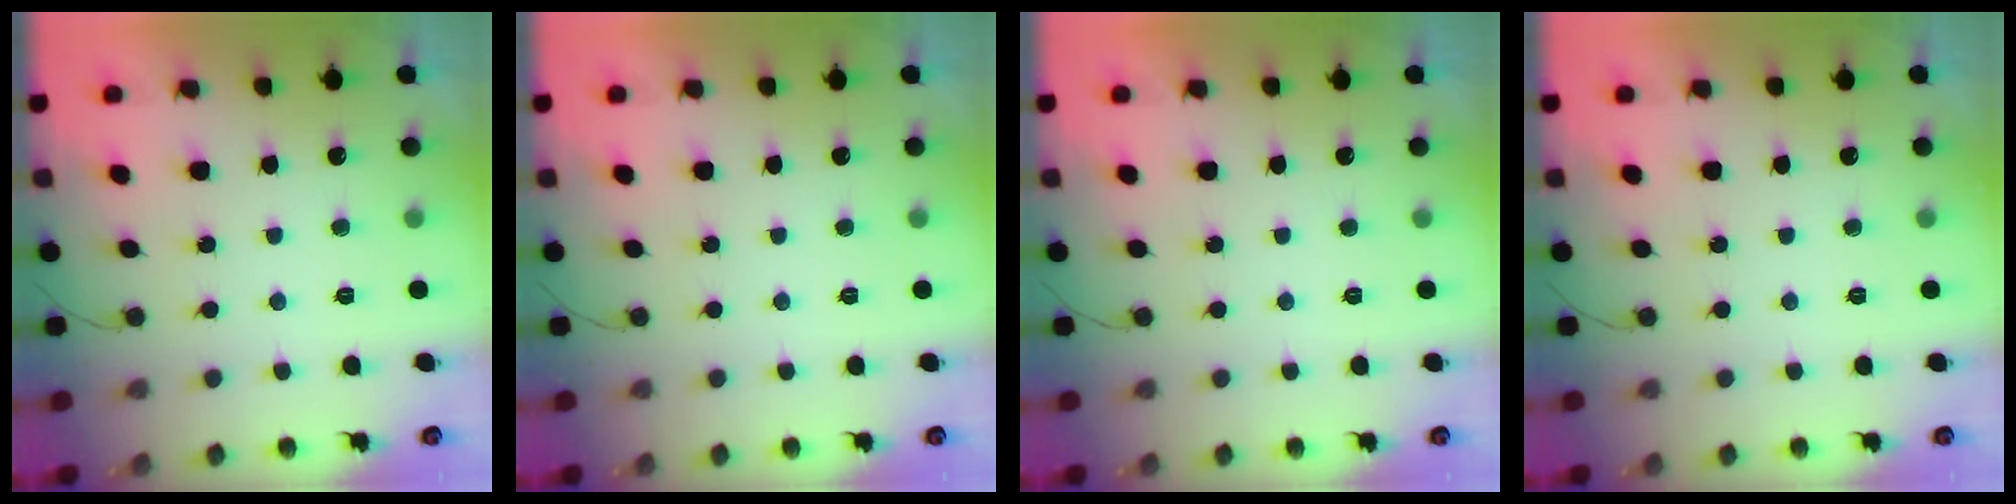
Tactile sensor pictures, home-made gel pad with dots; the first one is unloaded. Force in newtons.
{"total": 0.0}
{"total": 0.0}
{"total": 0.0}